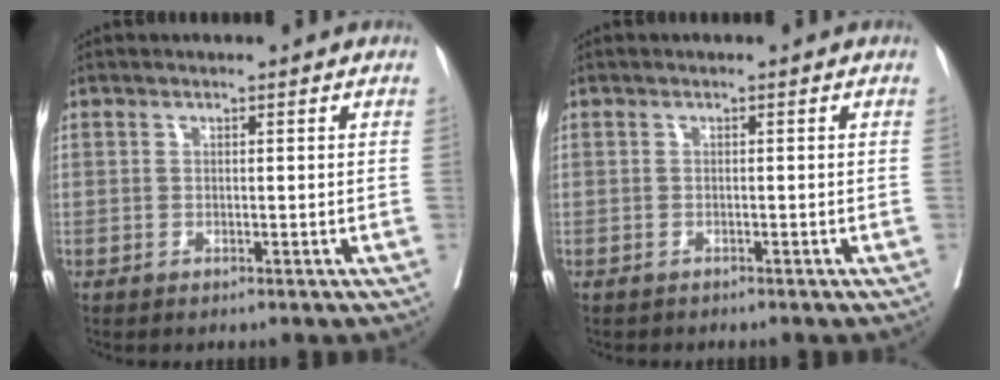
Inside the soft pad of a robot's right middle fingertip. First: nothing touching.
{"total": 0.9, "force": [-0.8, 0.4, 0.1], "torque": [-0.012, -0.001, -0.015]}